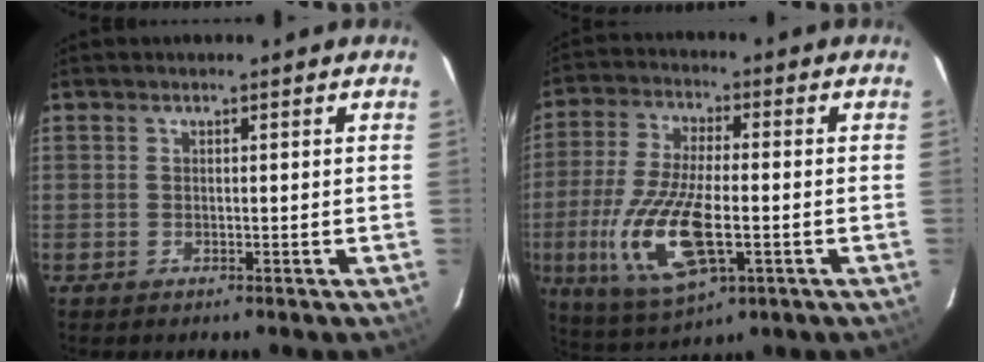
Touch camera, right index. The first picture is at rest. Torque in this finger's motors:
{"motor_torque": [2.14, 0.00, 1.05, 0.18]}